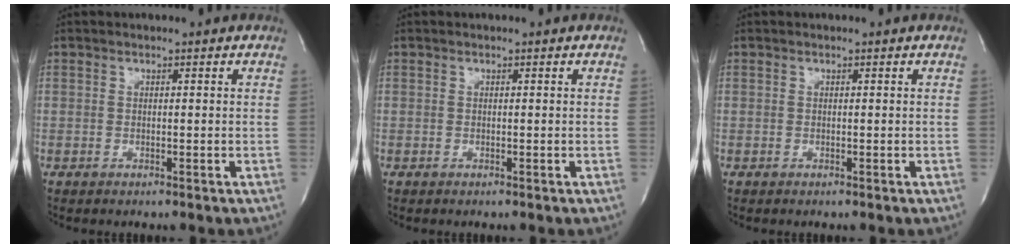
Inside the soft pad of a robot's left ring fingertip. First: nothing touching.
{"total": 0.0}
{"total": 0.0}